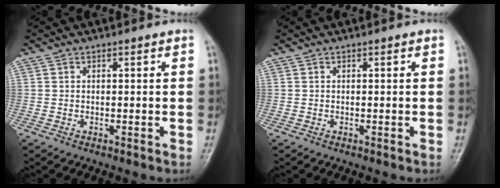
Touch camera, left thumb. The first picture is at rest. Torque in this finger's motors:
{"motor_torque": [0.00, 0.00, -0.06, -0.06, 0.00]}